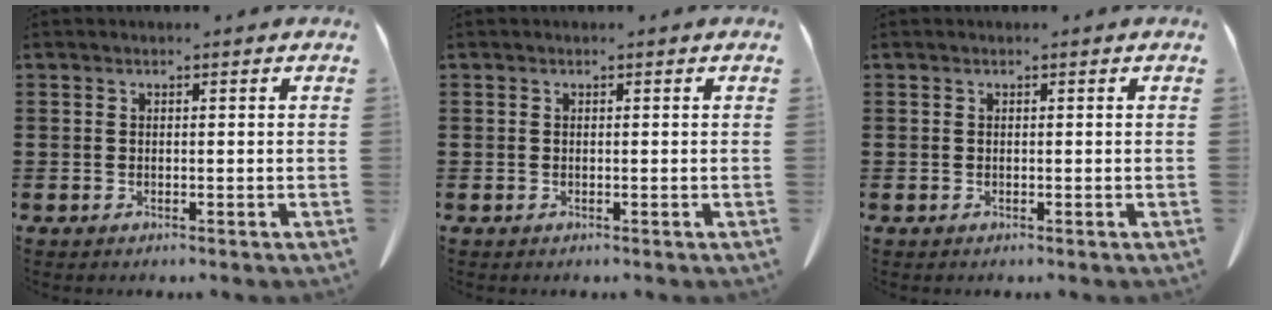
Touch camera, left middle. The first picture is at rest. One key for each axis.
{"total": 0.0}
{"total": 0.0}